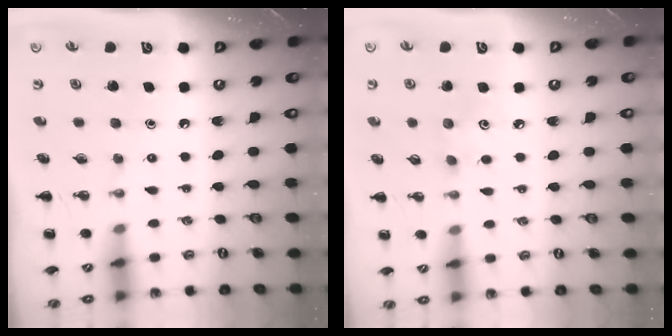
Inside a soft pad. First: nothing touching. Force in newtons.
{"total": 3.7, "press": 3.5, "slide": 1.0}